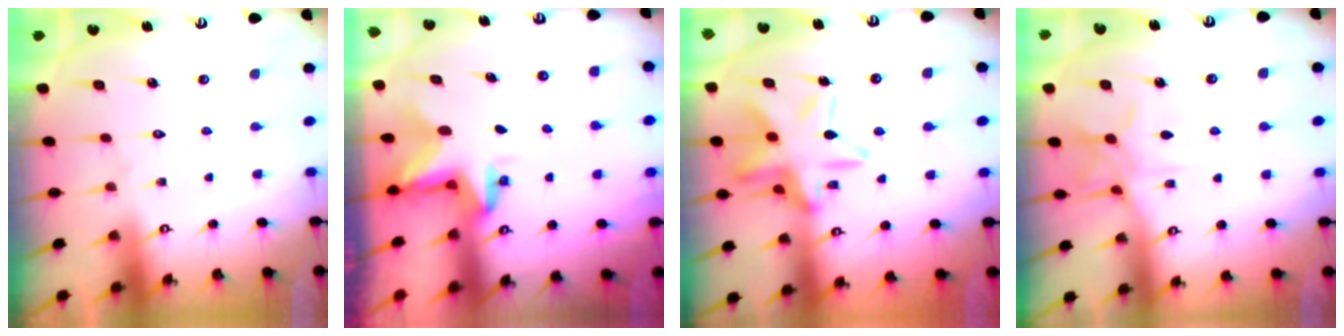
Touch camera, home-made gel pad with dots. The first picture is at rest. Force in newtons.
{"total": 2.8, "press": 2.8, "slide": 0.3}
{"total": 17.0, "press": 16.9, "slide": 1.6}
{"total": 7.8, "press": 7.8, "slide": 0.5}